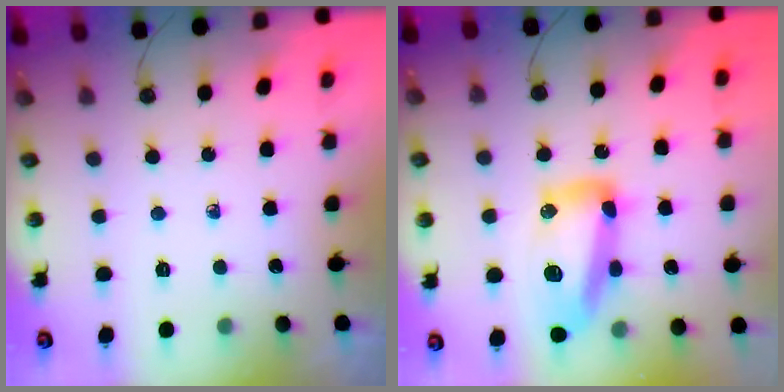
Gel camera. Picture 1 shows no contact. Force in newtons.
{"total": 16.3, "press": 16.2, "slide": 1.3}